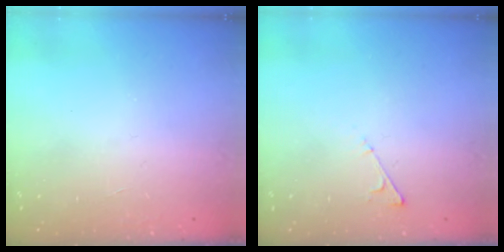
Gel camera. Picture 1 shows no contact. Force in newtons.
{"total": 3.7, "press": 3.7, "slide": 0.4}